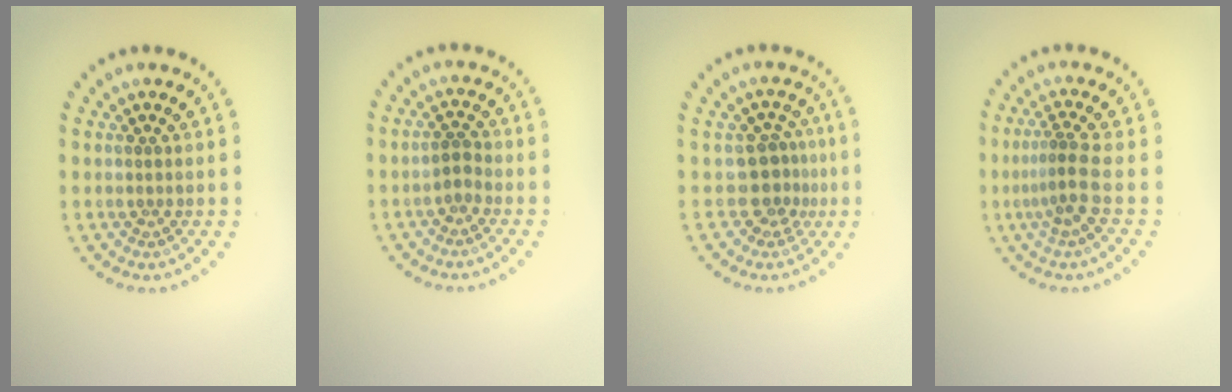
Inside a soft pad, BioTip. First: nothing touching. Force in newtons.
{"total": 1.4, "press": 1.3, "slide": 0.5}
{"total": 2.8, "press": 2.1, "slide": 1.8}
{"total": 2.8, "press": 1.8, "slide": 2.1}